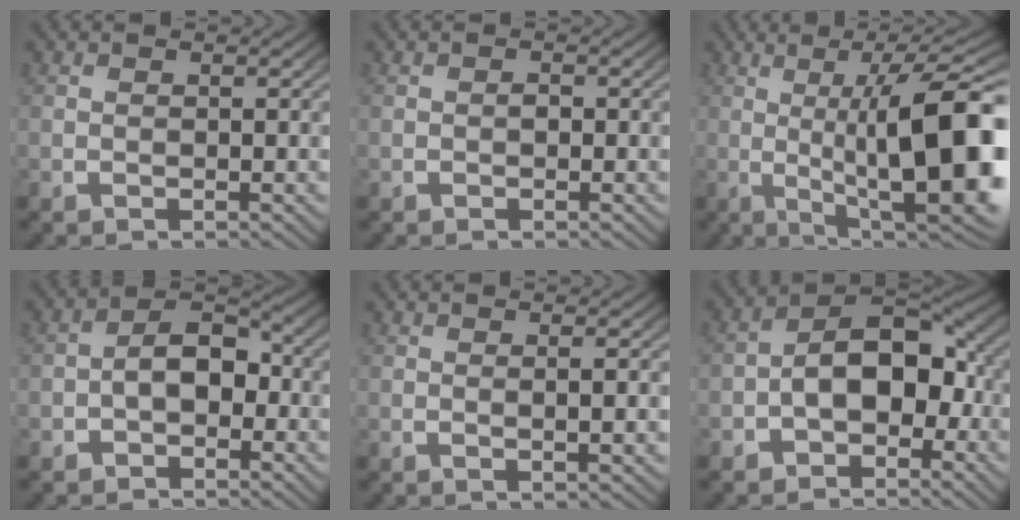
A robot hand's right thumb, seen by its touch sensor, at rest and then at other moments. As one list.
[{"total": 0.6, "force": [-0.2, 0.4, 0.3], "torque": [-0.006, 0.001, -0.006]}, {"total": 16.0, "force": [-0.5, 7.1, 14.4], "torque": [-0.212, -0.023, 0.008]}, {"total": 5.3, "force": [-1.1, 3.6, 3.7], "torque": [-0.062, -0.009, -0.016]}, {"total": 1.0, "force": [0.4, 0.1, 1.0], "torque": [-0.019, 0.000, 0.007]}, {"total": 9.4, "force": [-2.0, 6.2, 6.7], "torque": [-0.116, -0.020, -0.023]}]